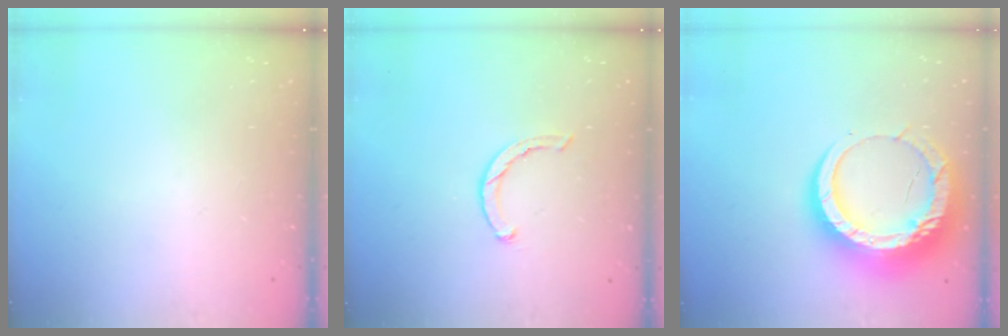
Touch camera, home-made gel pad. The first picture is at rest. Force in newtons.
{"total": 2.3, "press": 2.3, "slide": 0.4}
{"total": 17.1, "press": 17.0, "slide": 1.6}